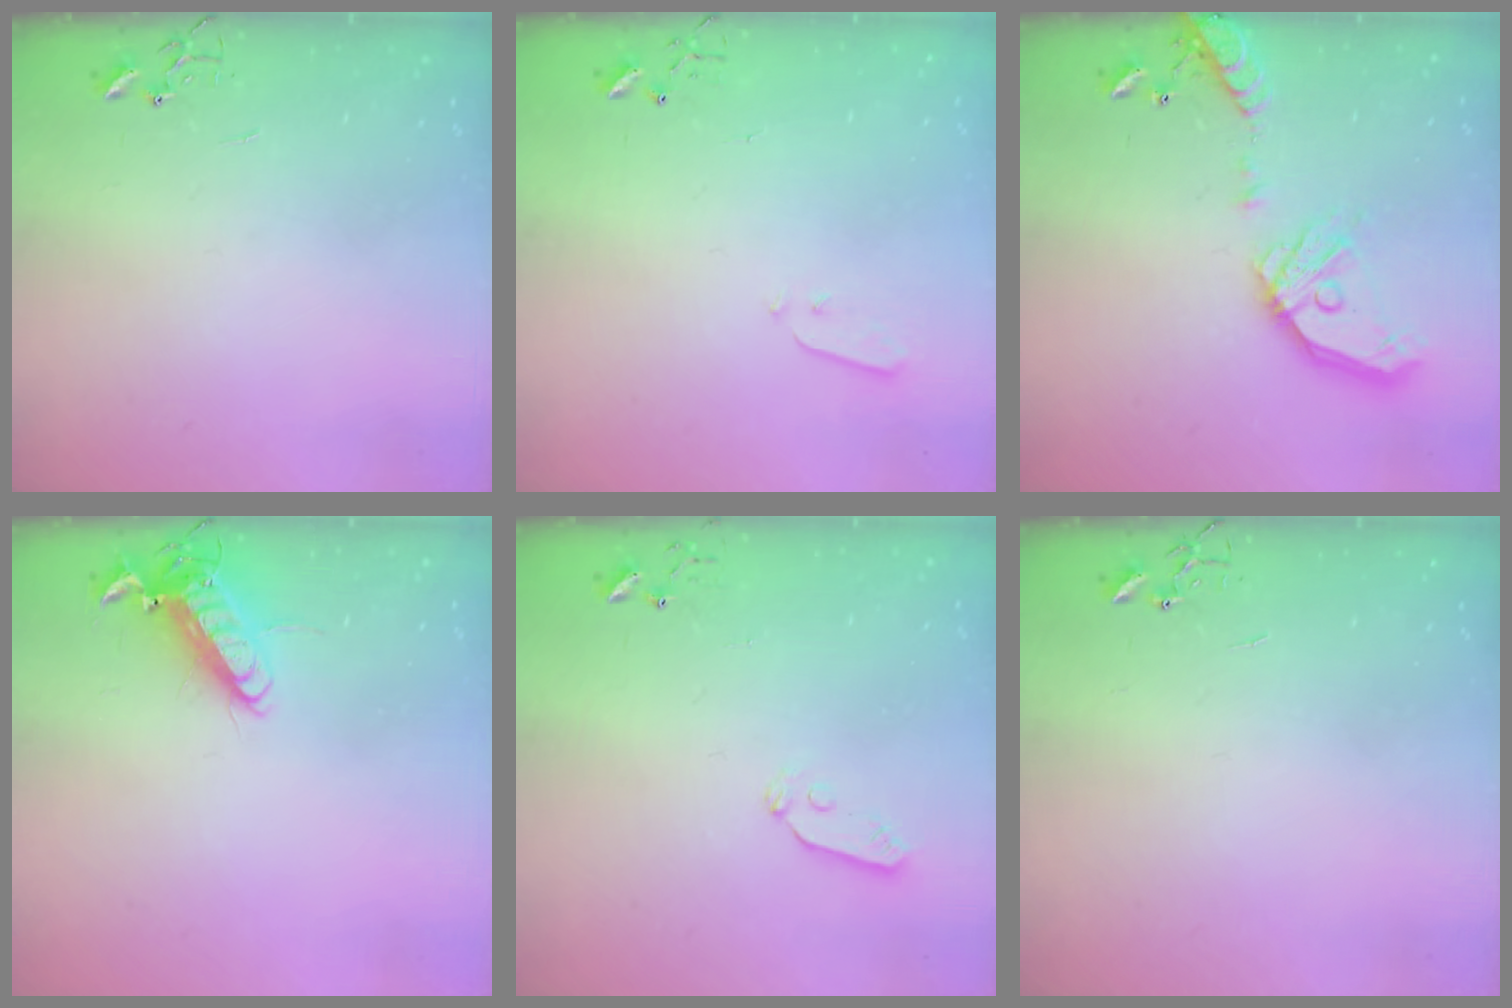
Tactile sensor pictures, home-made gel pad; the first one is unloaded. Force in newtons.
{"total": 3.3, "press": 3.2, "slide": 0.7}
{"total": 18.1, "press": 17.8, "slide": 3.3}
{"total": 12.6, "press": 12.4, "slide": 2.4}
{"total": 4.6, "press": 4.6, "slide": 0.3}
{"total": 0.0}